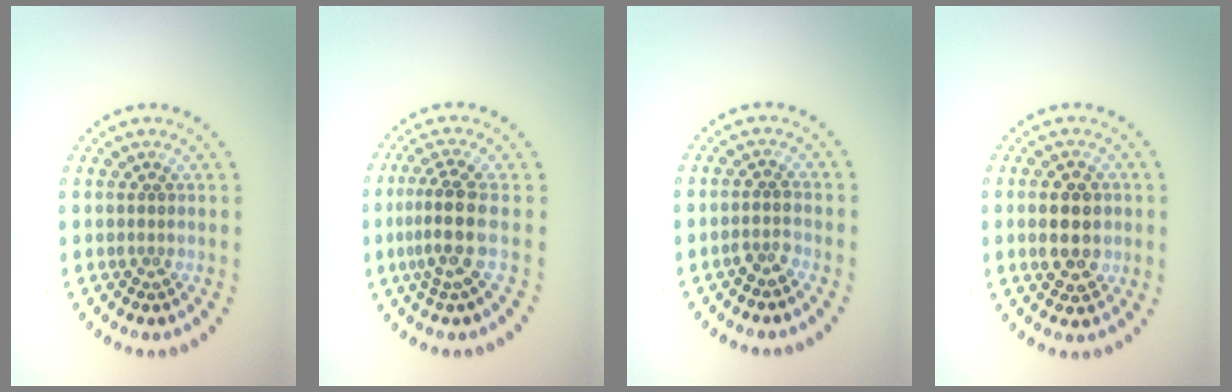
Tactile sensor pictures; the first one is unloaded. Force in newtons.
{"total": 3.3, "press": 2.5, "slide": 2.1}
{"total": 1.1, "press": 1.0, "slide": 0.5}
{"total": 4.8, "press": 4.8, "slide": 0.1}